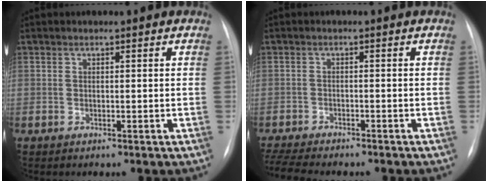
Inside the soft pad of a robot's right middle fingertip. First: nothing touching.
{"total": 9.5, "force": [-8.3, 1.8, 4.3], "torque": [-0.073, -0.004, -0.122]}